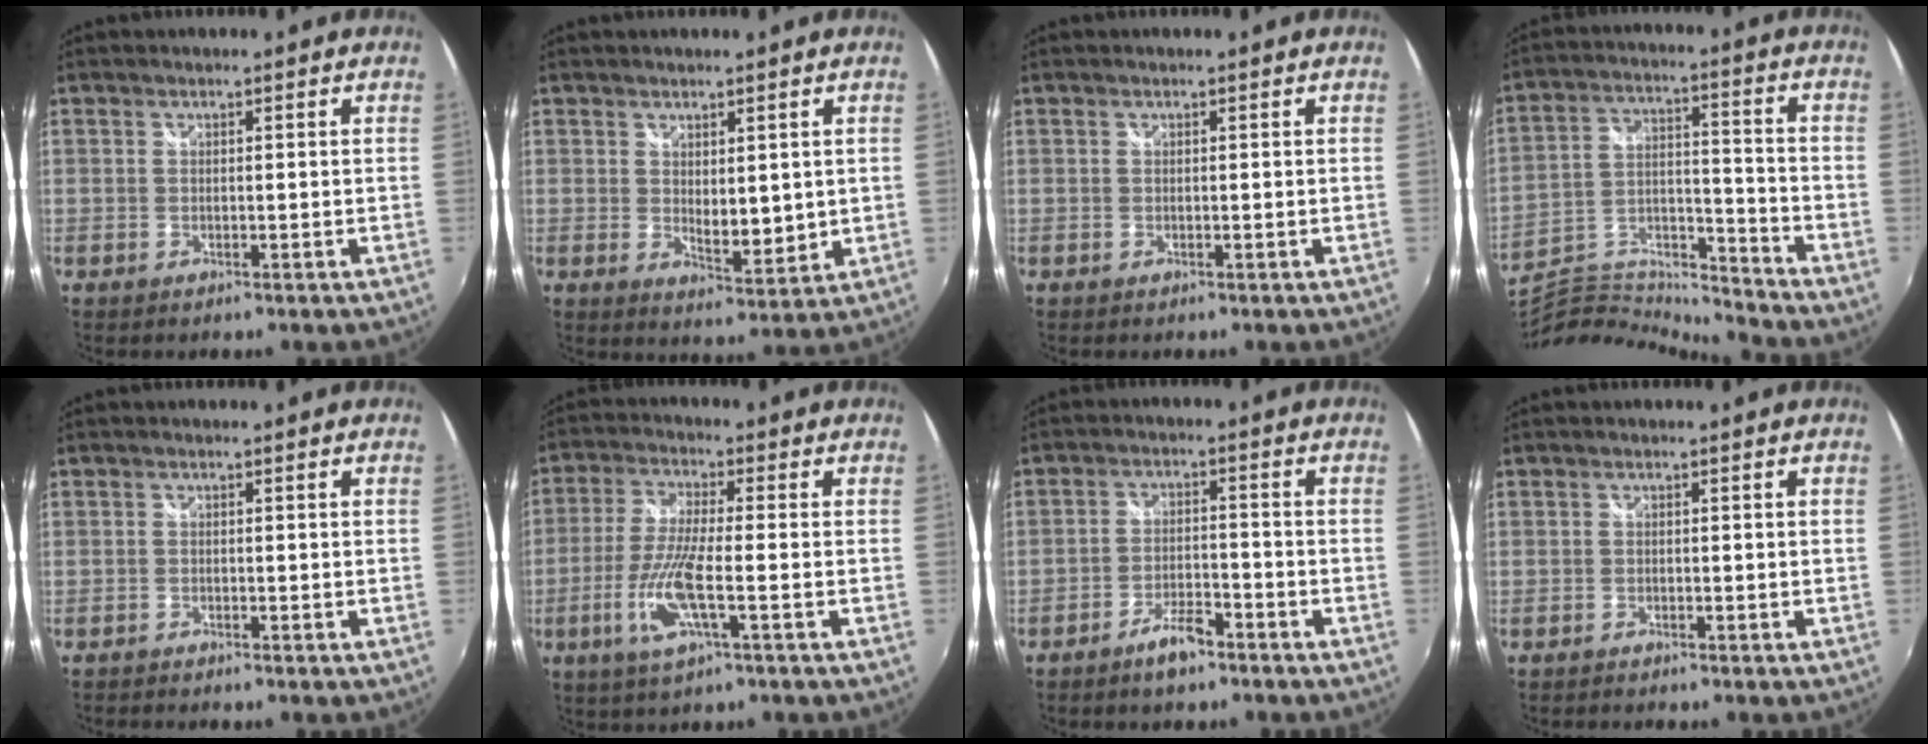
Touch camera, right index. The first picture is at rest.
{"total": 5.5, "force": [1.5, 2.7, 4.6], "torque": [-0.071, -0.014, 0.033]}
{"total": 0.0}
{"total": 12.0, "force": [-11.8, 1.1, 1.8], "torque": [-0.039, 0.022, -0.231]}
{"total": 1.8, "force": [-1.7, 0.2, 0.3], "torque": [-0.018, -0.009, -0.034]}
{"total": 9.5, "force": [-3.1, 1.5, 8.8], "torque": [-0.192, -0.010, -0.062]}
{"total": 6.1, "force": [-4.7, 1.9, 3.4], "torque": [-0.079, 0.004, -0.078]}
{"total": 1.5, "force": [-1.4, 0.2, 0.3], "torque": [-0.016, -0.007, -0.026]}